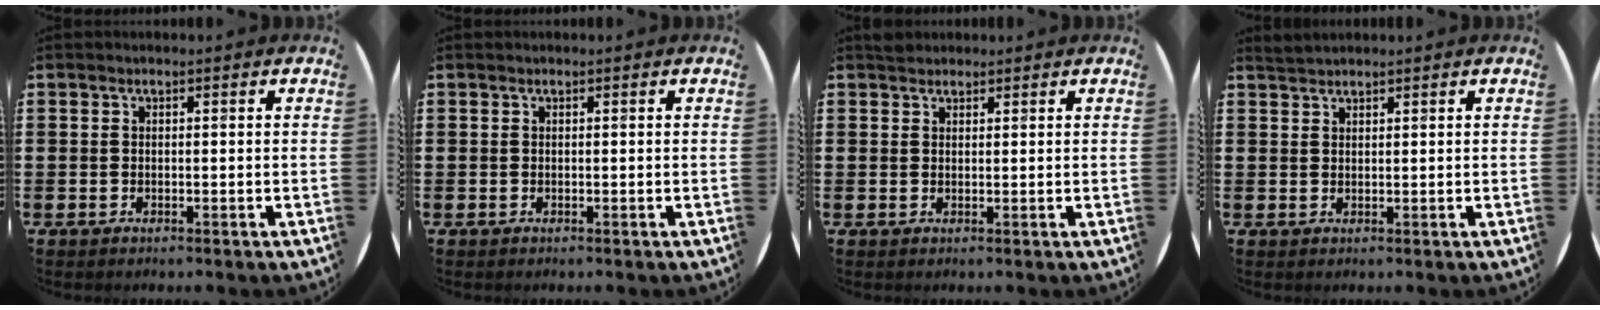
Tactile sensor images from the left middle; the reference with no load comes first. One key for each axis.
{"total": 0.0}
{"total": 1.2, "fx": 1.2, "fy": 0.4, "fz": -0.1, "tx": 0.008, "ty": 0.001, "tz": 0.021}
{"total": 1.3, "fx": 1.3, "fy": 0.1, "fz": 0.0, "tx": 0.000, "ty": 0.002, "tz": 0.025}